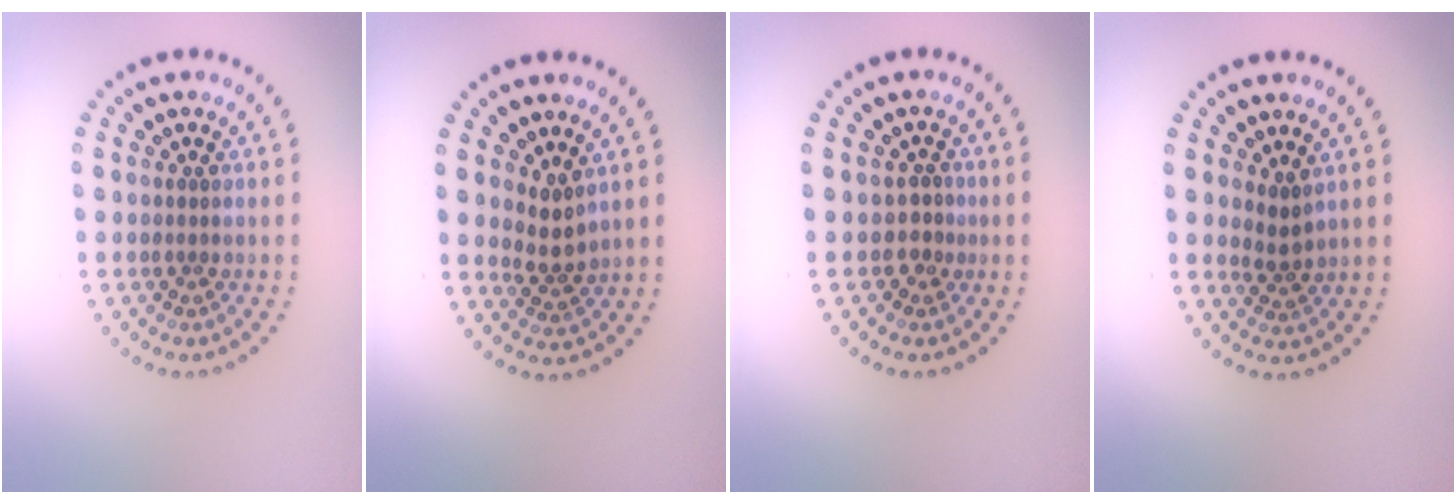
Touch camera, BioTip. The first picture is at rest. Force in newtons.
{"total": 2.0, "press": 1.5, "slide": 1.4}
{"total": 1.1, "press": 0.8, "slide": 0.8}
{"total": 1.7, "press": 1.1, "slide": 1.3}